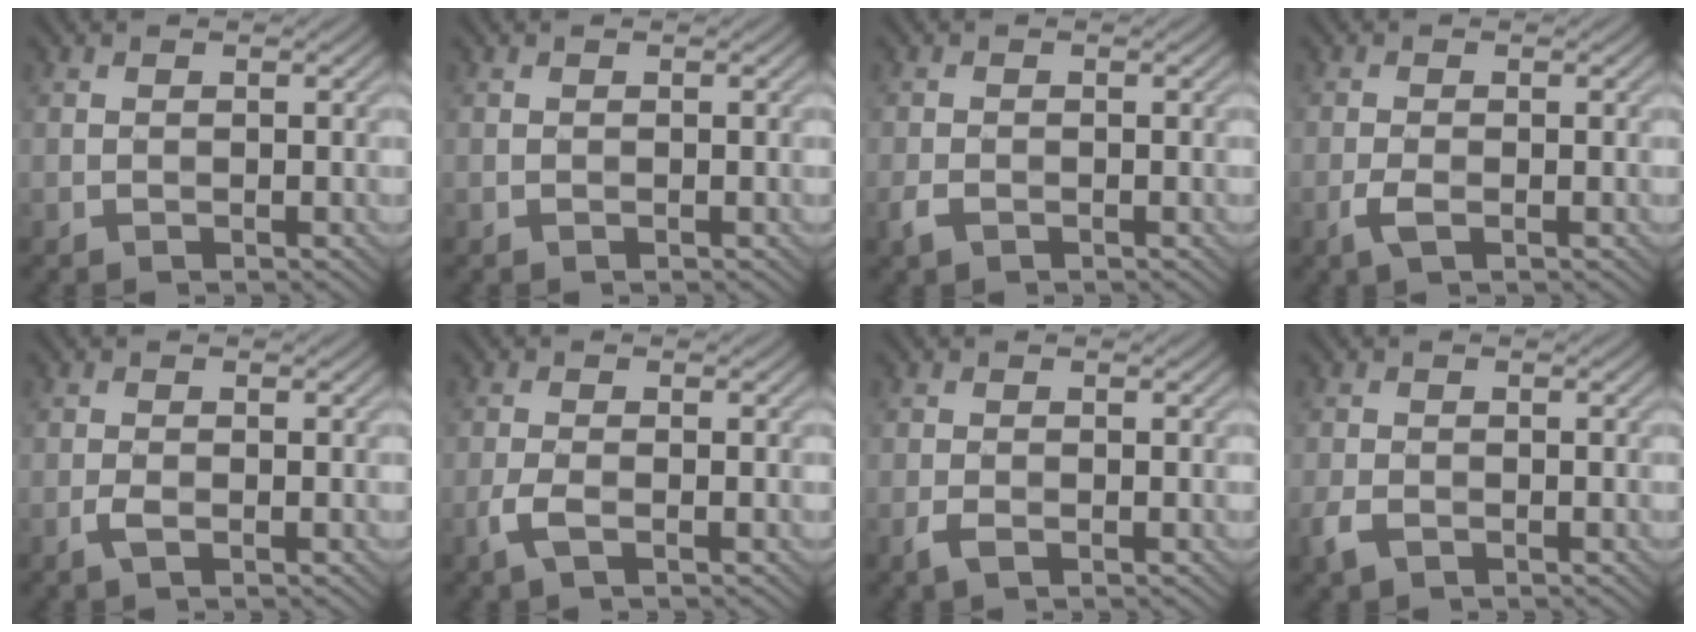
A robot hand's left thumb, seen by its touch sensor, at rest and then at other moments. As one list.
[{"total": 0.0}, {"total": 1.6, "force": [-1.0, 0.8, 1.0], "torque": [-0.027, -0.003, -0.021]}, {"total": 2.0, "force": [-0.9, 0.5, 1.7], "torque": [-0.042, 0.000, -0.023]}, {"total": 1.4, "force": [-0.7, 0.3, 1.2], "torque": [-0.030, 0.000, -0.016]}, {"total": 2.5, "force": [-1.2, 0.6, 2.1], "torque": [-0.054, 0.001, -0.030]}, {"total": 1.4, "force": [-0.8, 0.4, 1.1], "torque": [-0.029, -0.002, -0.018]}, {"total": 2.2, "force": [-1.3, 1.2, 1.4], "torque": [-0.040, -0.005, -0.028]}]